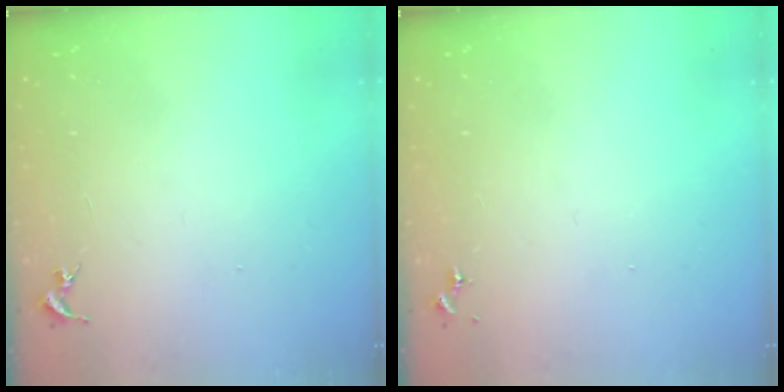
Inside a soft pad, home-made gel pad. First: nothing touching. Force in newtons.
{"total": 0.0}